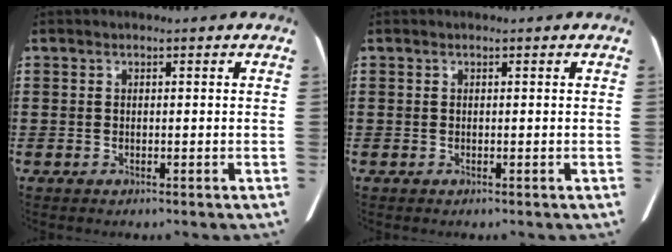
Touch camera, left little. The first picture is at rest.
{"total": 0.0}